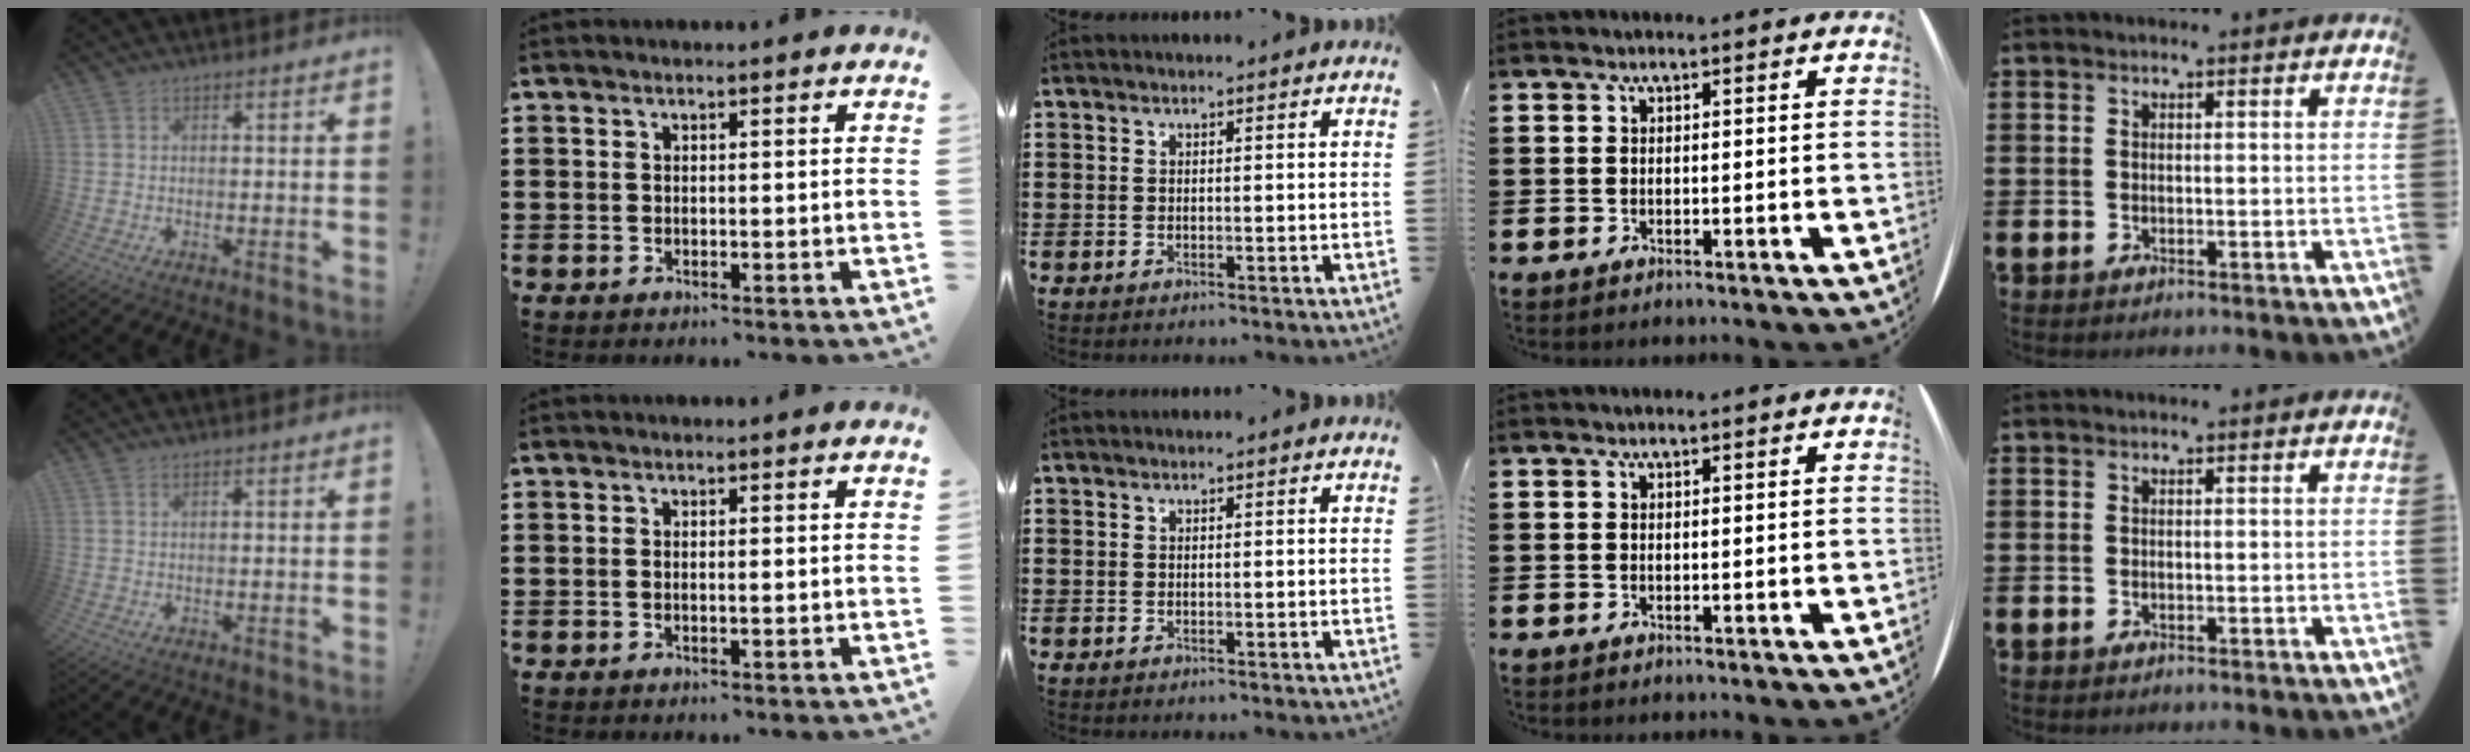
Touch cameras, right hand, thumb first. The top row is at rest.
{"thumb": {"total": 0.6, "force": [0.4, 0.2, 0.4], "torque": [-0.013, 0.002, 0.009]}, "index": {"total": 0.8, "force": [-0.2, 0.1, 0.8], "torque": [-0.014, -0.004, -0.003]}}